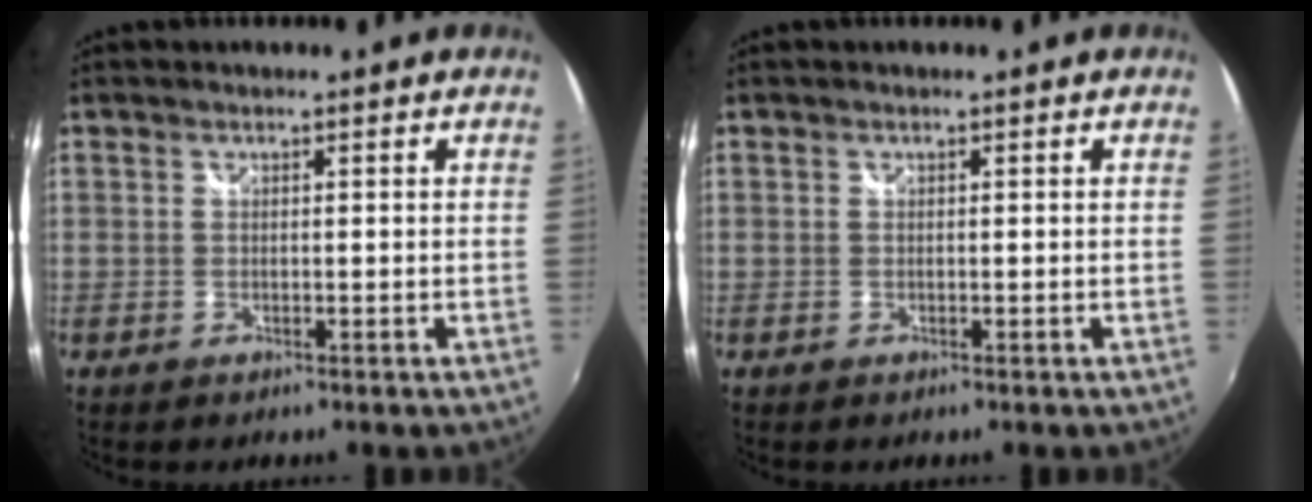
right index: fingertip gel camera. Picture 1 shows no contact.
{"total": 0.0}